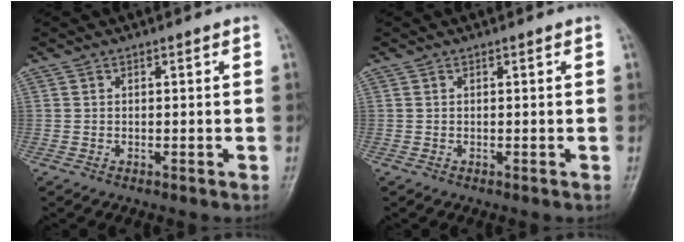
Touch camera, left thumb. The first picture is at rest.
{"total": 0.0}